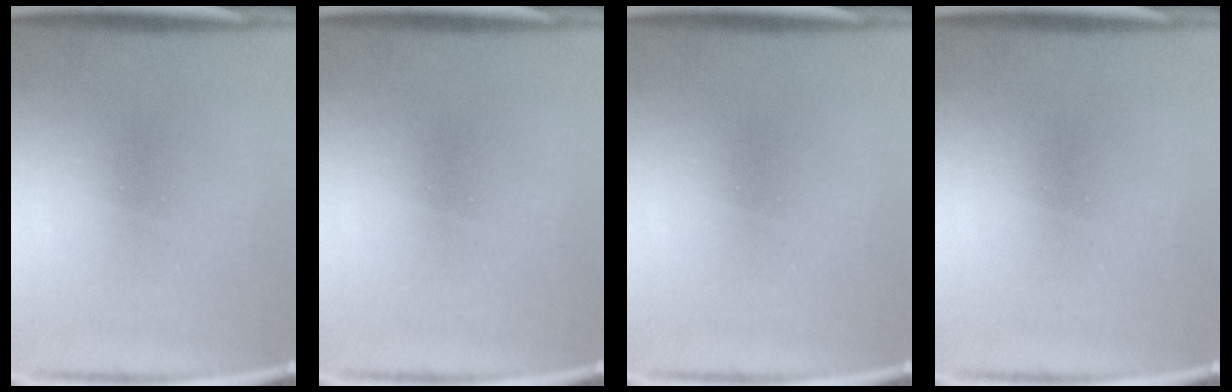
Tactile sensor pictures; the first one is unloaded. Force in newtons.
{"total": 0.0}
{"total": 0.0}
{"total": 0.0}